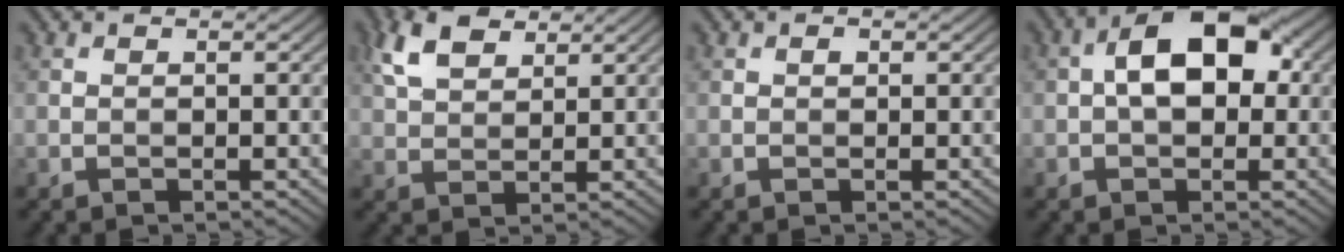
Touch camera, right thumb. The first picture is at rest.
{"total": 6.1, "force": [3.5, 3.2, 3.9], "torque": [-0.090, 0.010, 0.068]}
{"total": 0.6, "force": [0.2, 0.4, 0.3], "torque": [-0.003, -0.002, 0.002]}
{"total": 8.5, "force": [0.8, 5.1, 6.7], "torque": [-0.102, 0.014, 0.001]}